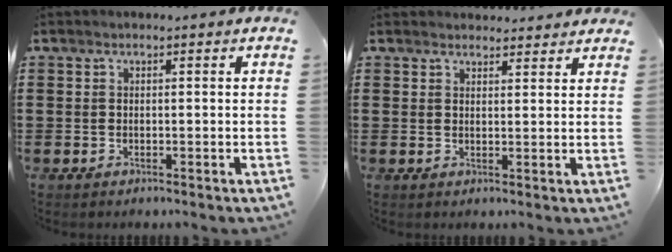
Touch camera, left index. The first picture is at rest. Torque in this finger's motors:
{"motor_torque": [1.11, -0.53, 0.15, 0.01]}